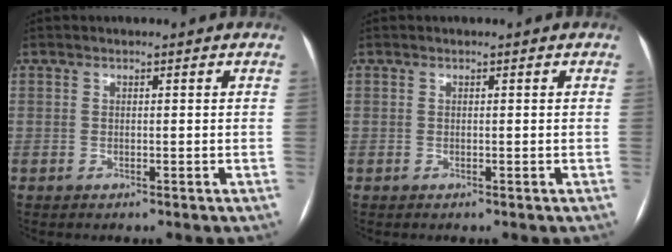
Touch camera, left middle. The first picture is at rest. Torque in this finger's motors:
{"motor_torque": [-0.13, -0.13, 0.00, 0.00]}